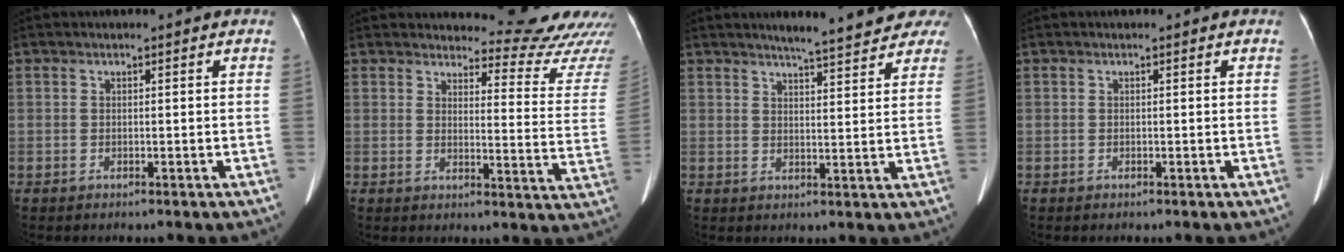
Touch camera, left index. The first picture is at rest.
{"total": 14.5, "force": [14.4, 1.0, 1.6], "torque": [0.007, -0.115, 0.139]}
{"total": 10.7, "force": [9.3, 1.6, 5.0], "torque": [-0.053, 0.006, 0.098]}
{"total": 0.0}